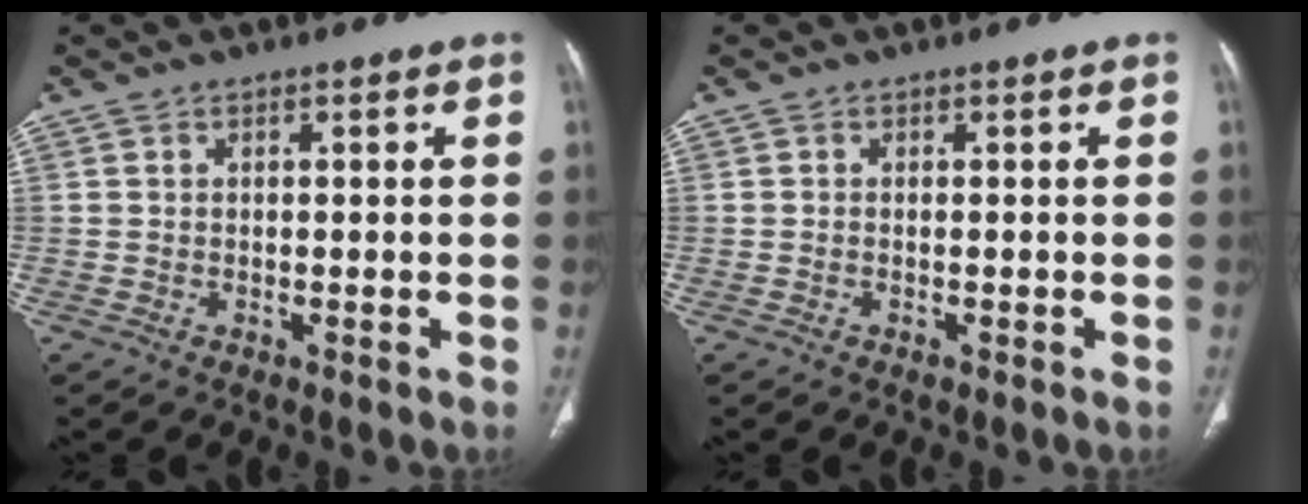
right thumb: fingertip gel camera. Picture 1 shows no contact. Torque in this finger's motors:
{"motor_torque": [-0.05, 0.20, -0.23, 0.11, 0.03]}